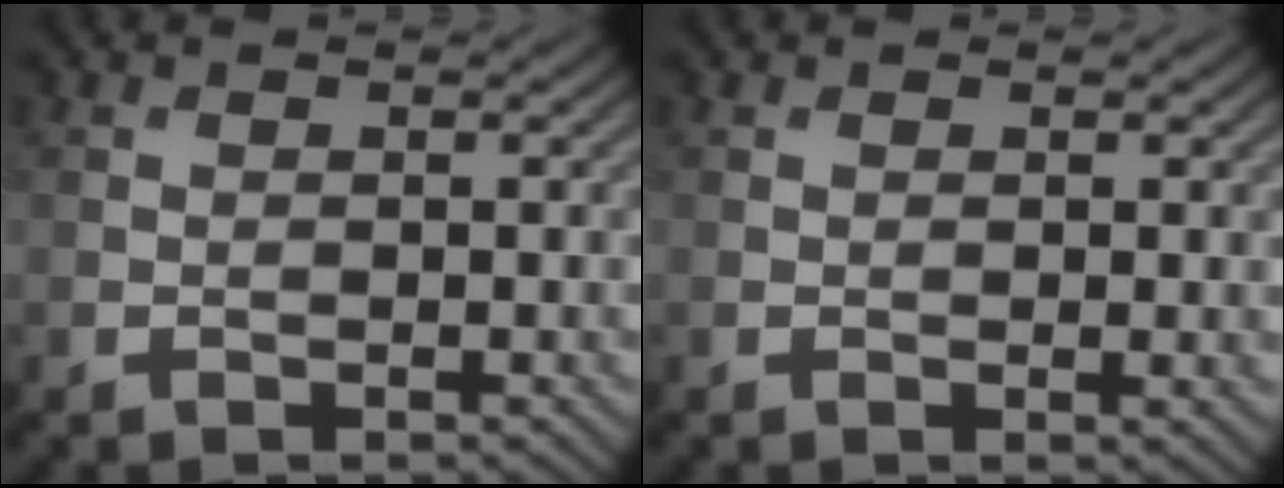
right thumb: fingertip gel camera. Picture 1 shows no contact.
{"total": 0.8, "force": [0.3, 0.2, 0.7], "torque": [-0.007, -0.004, 0.005]}